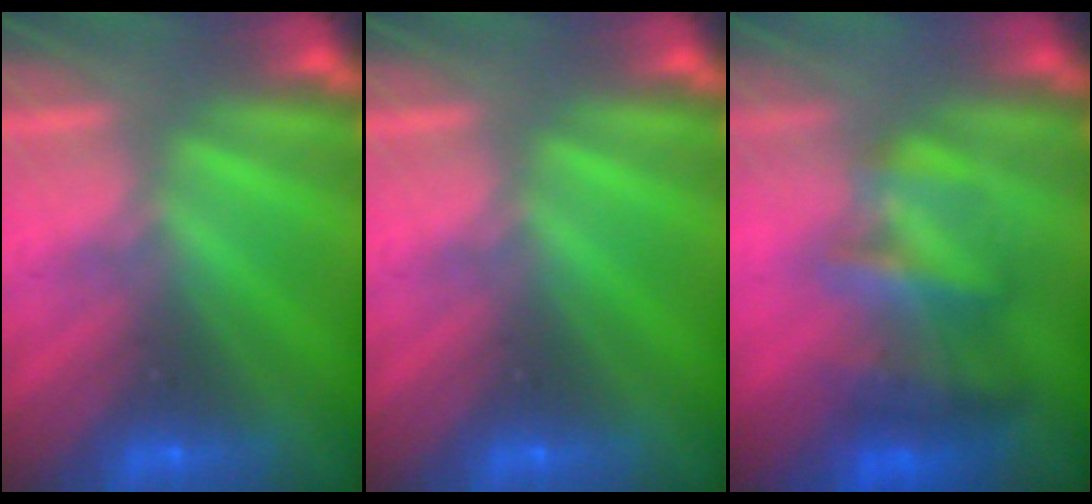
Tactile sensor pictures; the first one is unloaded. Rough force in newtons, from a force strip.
{"total": 0.0}
{"total": 5.0}